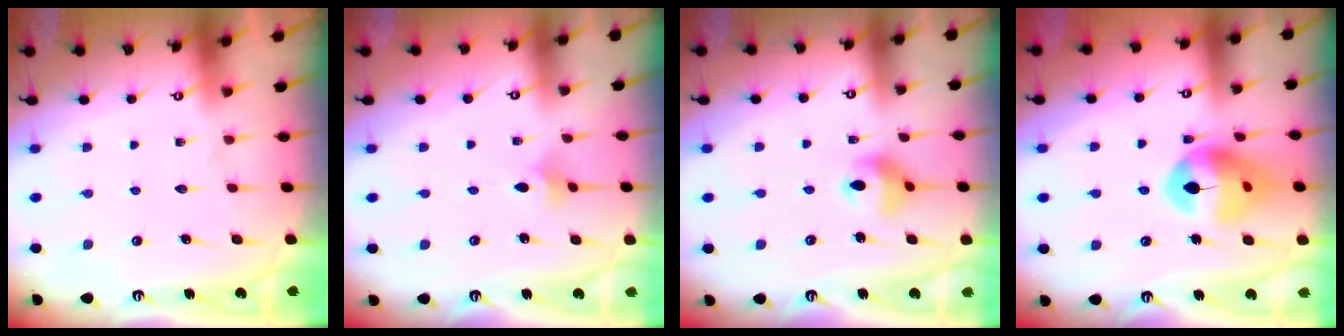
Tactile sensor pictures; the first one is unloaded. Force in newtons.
{"total": 1.9, "press": 1.8, "slide": 0.5}
{"total": 9.2, "press": 8.6, "slide": 3.2}
{"total": 14.3, "press": 14.2, "slide": 1.7}